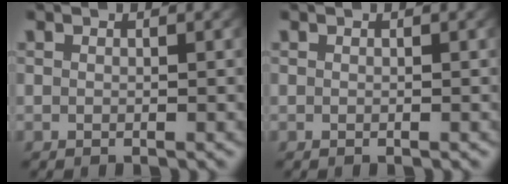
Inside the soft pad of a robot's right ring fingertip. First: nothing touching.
{"total": 0.0}